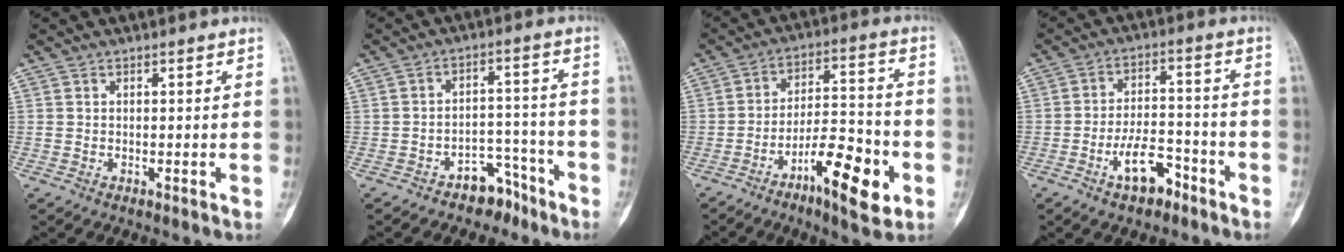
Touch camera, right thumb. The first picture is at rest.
{"total": 6.4, "force": [-4.8, 4.0, 1.7], "torque": [0.009, 0.068, -0.074]}
{"total": 13.8, "force": [-6.4, 4.5, 11.4], "torque": [-0.166, 0.042, -0.102]}
{"total": 8.3, "force": [-4.7, 4.2, 5.4], "torque": [-0.075, 0.042, -0.080]}